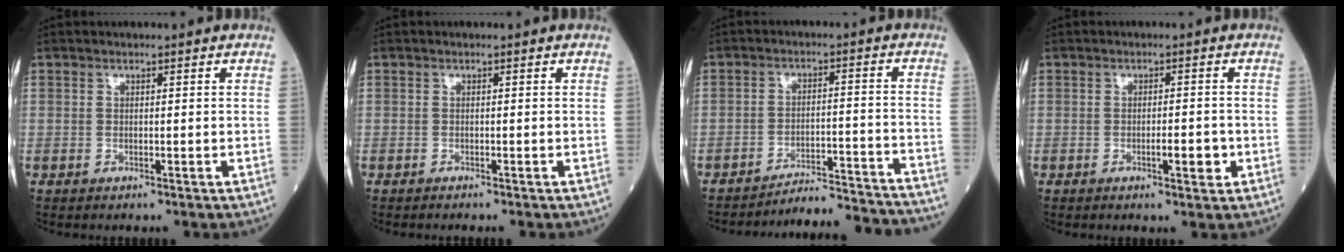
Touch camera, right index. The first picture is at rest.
{"total": 0.6, "force": [-0.6, 0.0, 0.2], "torque": [-0.001, -0.001, -0.011]}
{"total": 15.0, "force": [-14.9, -0.6, 2.0], "torque": [-0.003, 0.010, -0.197]}
{"total": 3.0, "force": [-1.0, 0.7, 2.7], "torque": [-0.040, 0.001, -0.012]}